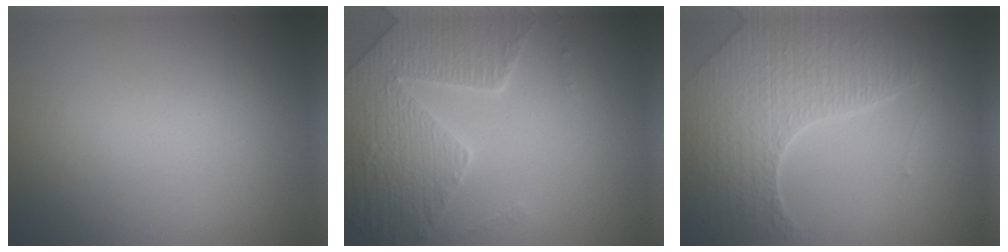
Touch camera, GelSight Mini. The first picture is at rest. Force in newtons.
{"total": 5.2, "press": 5.0, "slide": 1.4}
{"total": 7.3, "press": 5.3, "slide": 4.9}